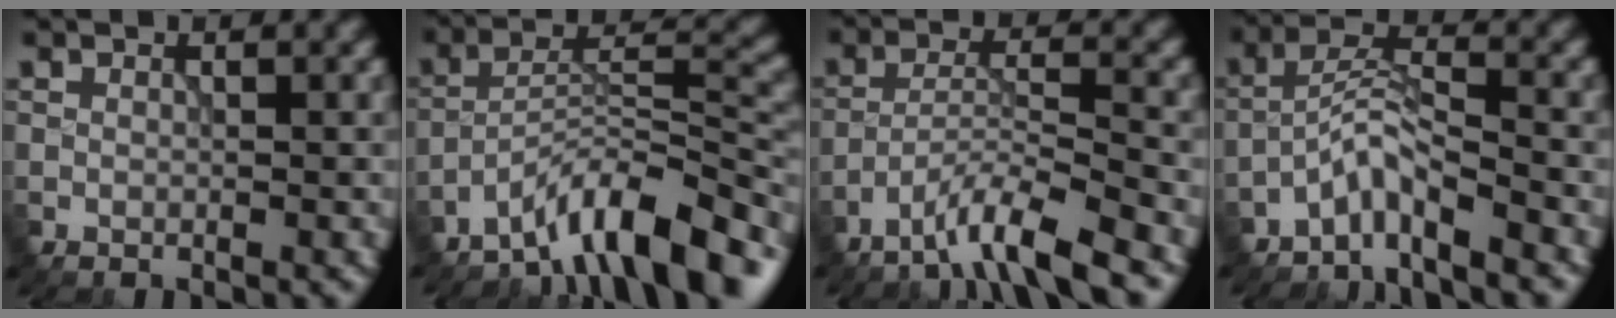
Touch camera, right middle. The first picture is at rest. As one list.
[{"total": 9.8, "force": [-7.6, 2.4, 5.8], "torque": [-0.079, 0.011, -0.140]}, {"total": 5.8, "force": [-4.5, 0.5, 3.7], "torque": [-0.062, 0.005, -0.089]}, {"total": 3.8, "force": [-3.2, 0.3, 2.0], "torque": [-0.039, 0.010, -0.072]}]